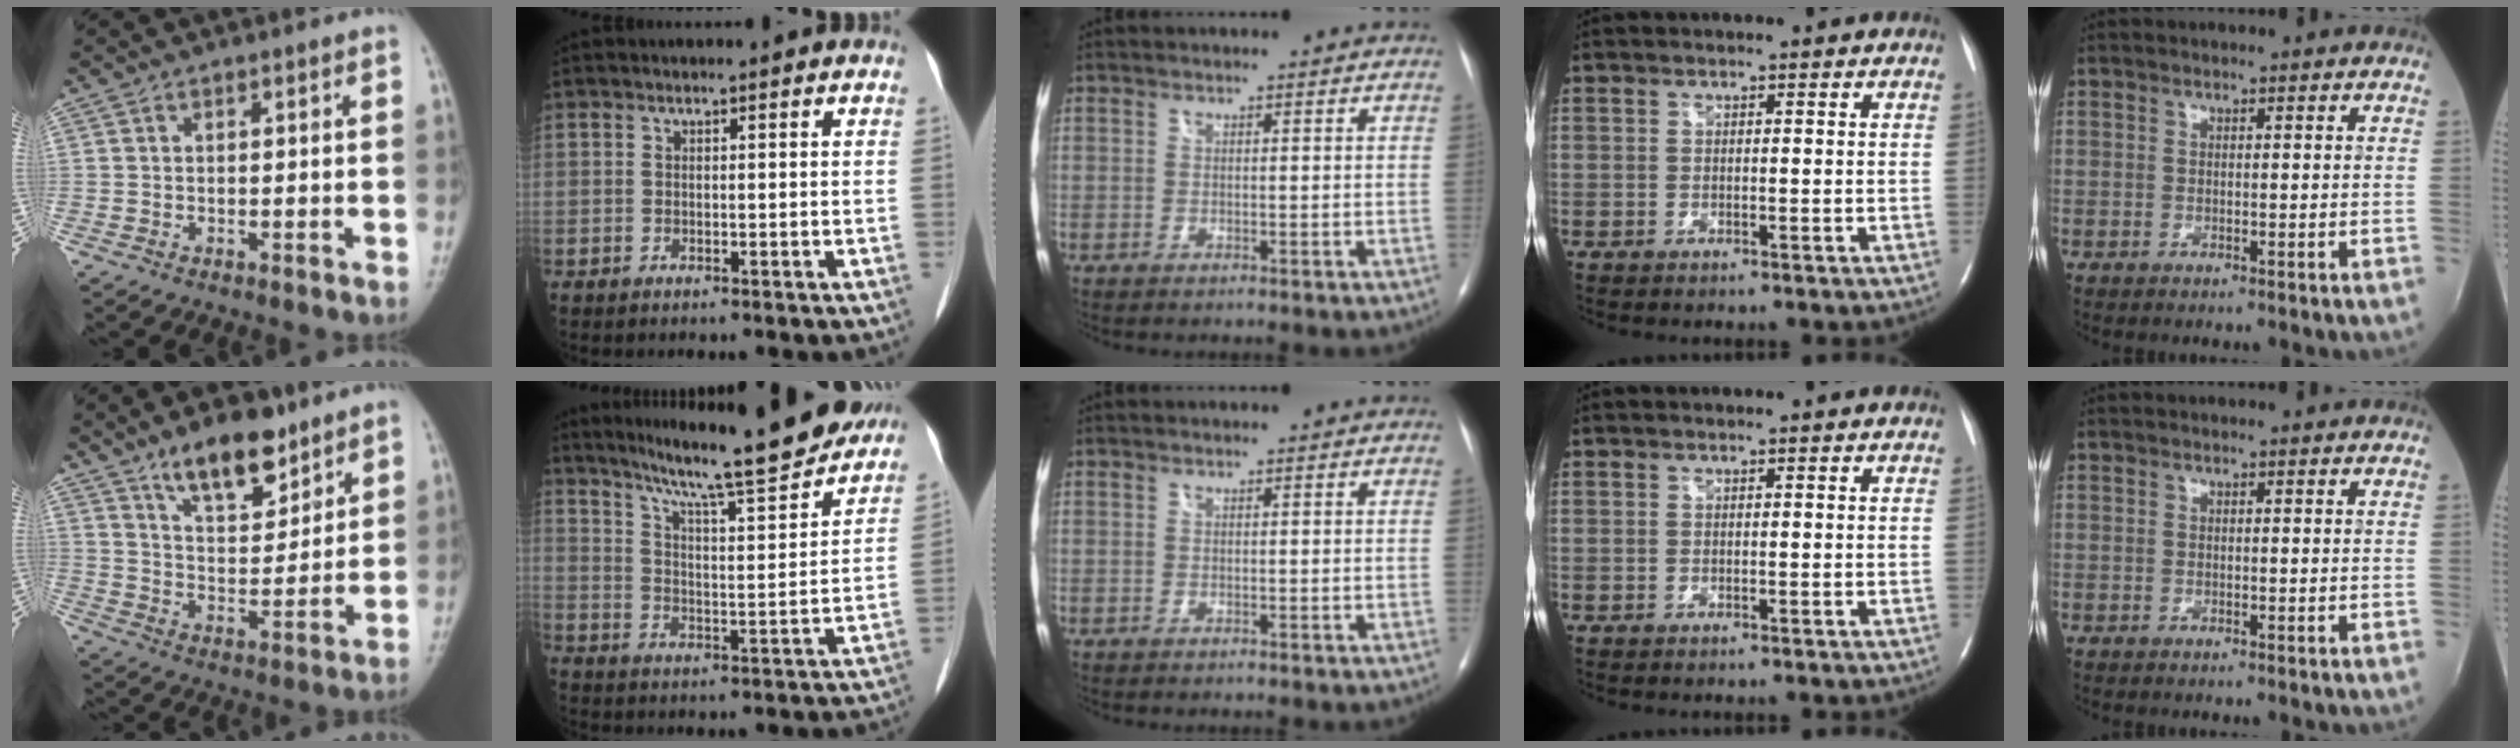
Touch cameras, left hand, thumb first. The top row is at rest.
{"thumb": {"total": 11.8, "force": [8.2, 5.1, 6.9], "torque": [-0.082, -0.055, 0.142]}, "index": {"total": 16.4, "force": [14.3, 1.0, 7.9], "torque": [-0.127, -0.001, 0.210]}}